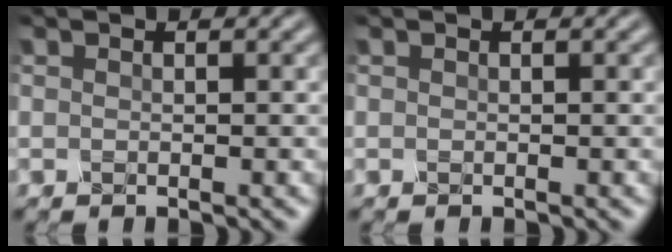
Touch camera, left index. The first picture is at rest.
{"total": 0.0}